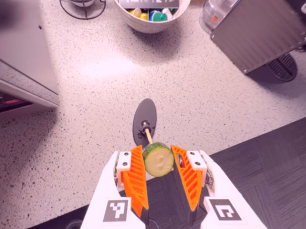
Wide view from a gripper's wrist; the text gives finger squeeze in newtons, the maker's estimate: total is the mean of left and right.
{"total": 8.1, "left": 7.6, "right": 8.6}